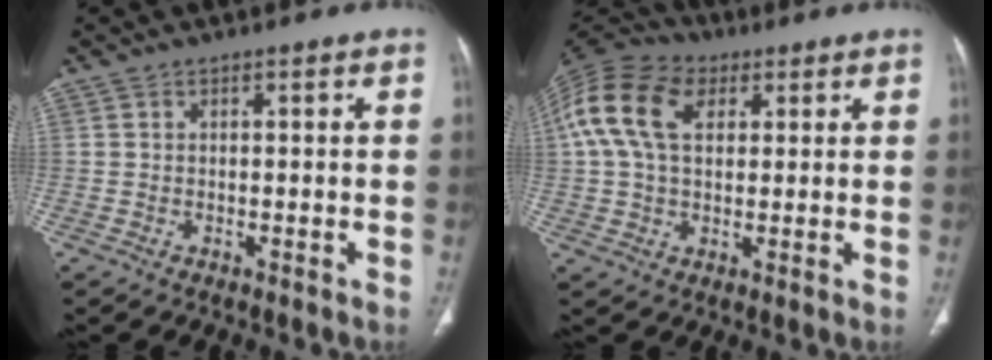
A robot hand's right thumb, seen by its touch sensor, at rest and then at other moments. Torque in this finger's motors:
{"motor_torque": [0.22, 0.36, 0.90, -0.60, 0.50]}